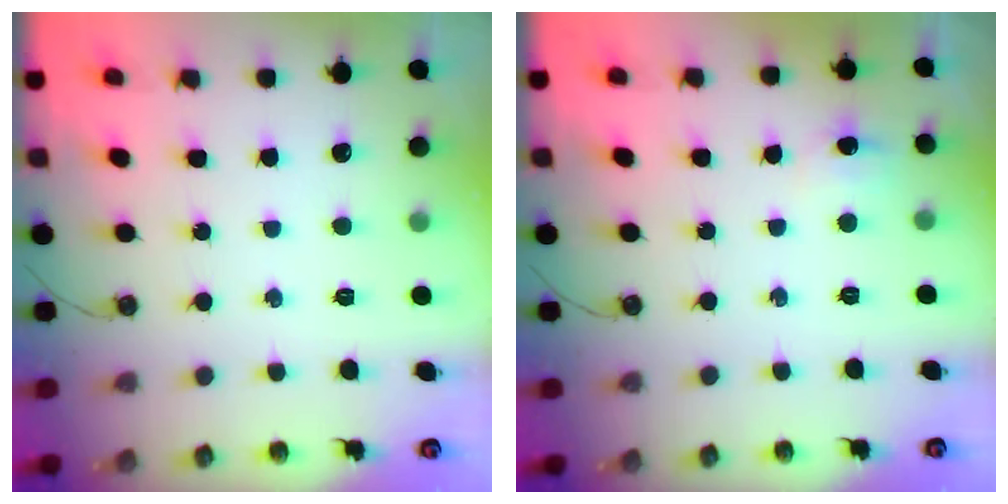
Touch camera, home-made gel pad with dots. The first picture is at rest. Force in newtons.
{"total": 4.3, "press": 4.1, "slide": 1.4}